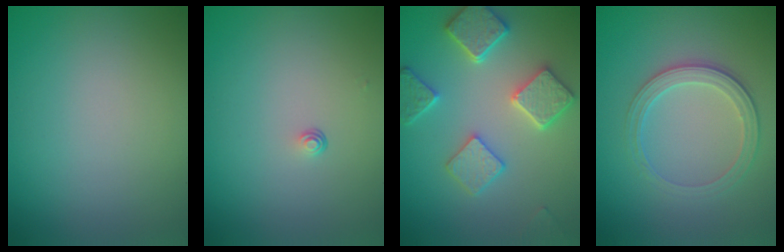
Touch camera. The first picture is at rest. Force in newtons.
{"total": 0.6, "press": 0.3, "slide": 0.5}
{"total": 4.8, "press": 4.5, "slide": 1.6}
{"total": 3.0, "press": 2.6, "slide": 1.4}